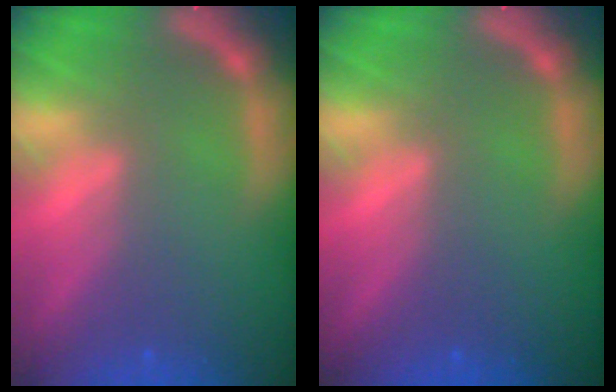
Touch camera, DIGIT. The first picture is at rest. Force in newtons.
{"total": 0.0}